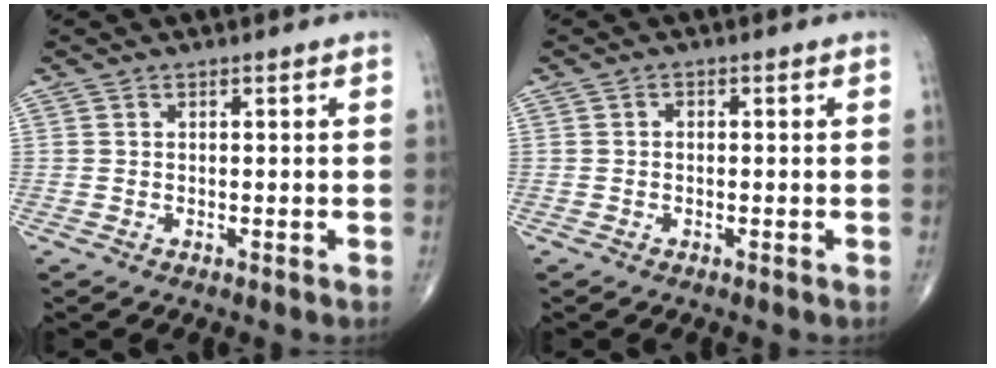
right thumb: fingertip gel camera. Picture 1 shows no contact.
{"total": 0.7, "force": [0.0, 0.5, 0.5], "torque": [-0.004, 0.003, -0.003]}